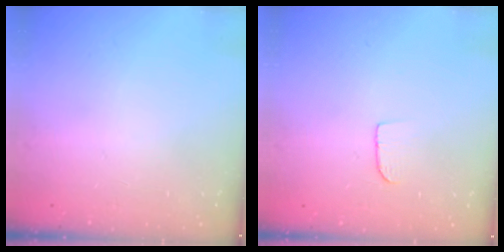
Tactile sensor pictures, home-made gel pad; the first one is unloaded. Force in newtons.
{"total": 4.6, "press": 4.6, "slide": 0.4}